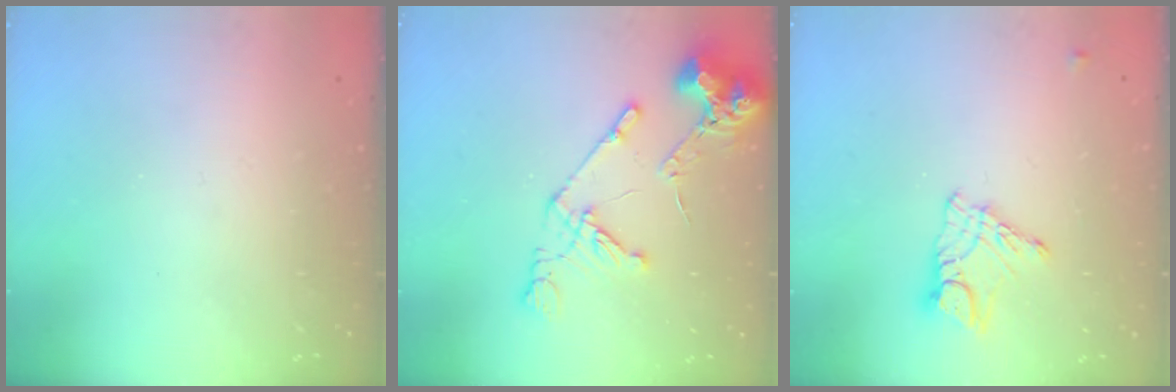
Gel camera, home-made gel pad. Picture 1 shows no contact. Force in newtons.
{"total": 14.1, "press": 14.0, "slide": 1.8}
{"total": 10.2, "press": 10.2, "slide": 0.8}